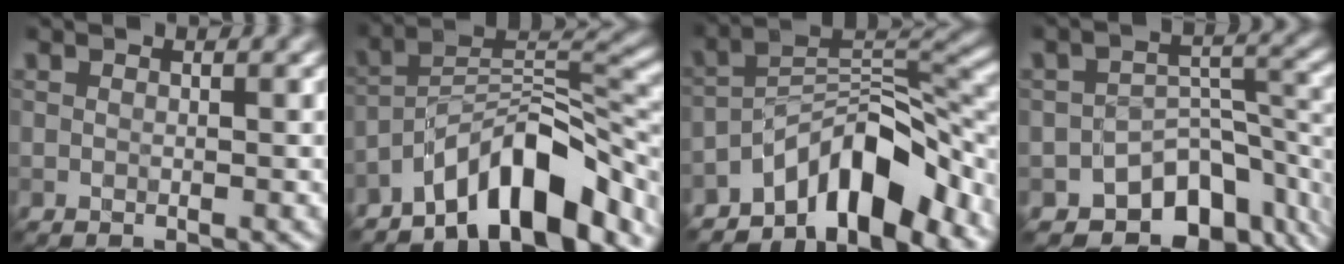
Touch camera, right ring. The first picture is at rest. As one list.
[{"total": 10.1, "force": [-7.0, 3.3, 6.5], "torque": [-0.089, 0.013, -0.134]}, {"total": 8.9, "force": [-6.3, 2.8, 5.6], "torque": [-0.073, 0.011, -0.119]}, {"total": 9.0, "force": [-5.9, 5.5, 4.2], "torque": [-0.041, -0.018, -0.085]}]